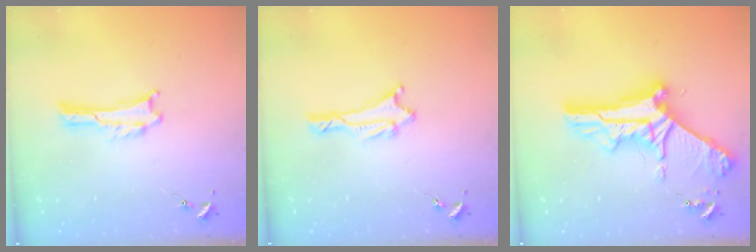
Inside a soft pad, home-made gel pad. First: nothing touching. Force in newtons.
{"total": 1.3, "press": 1.3, "slide": 0.1}
{"total": 11.1, "press": 11.1, "slide": 1.3}